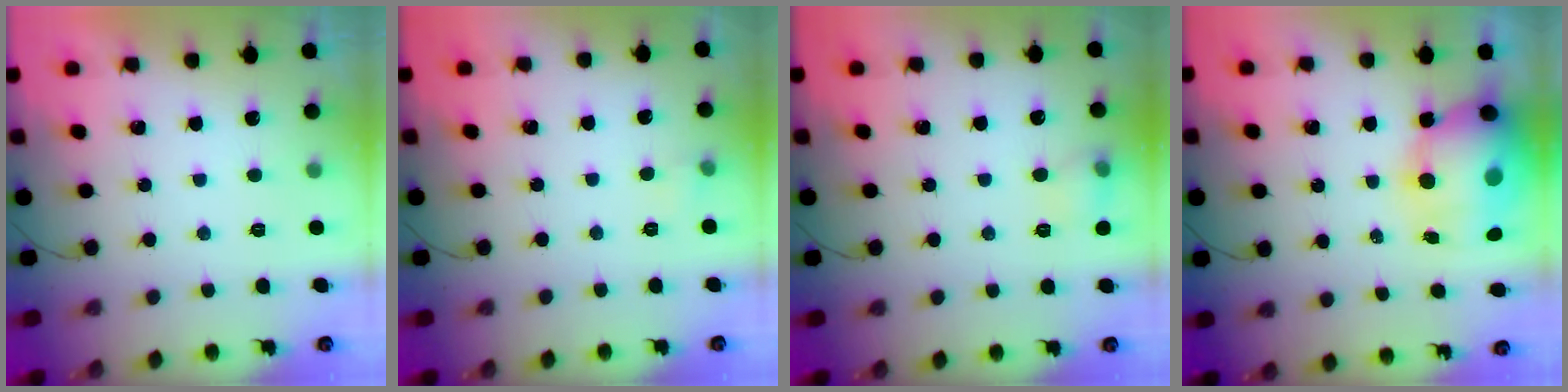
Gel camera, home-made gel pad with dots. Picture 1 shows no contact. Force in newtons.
{"total": 3.2, "press": 3.0, "slide": 1.1}
{"total": 7.0, "press": 6.8, "slide": 1.9}
{"total": 15.6, "press": 15.1, "slide": 3.9}